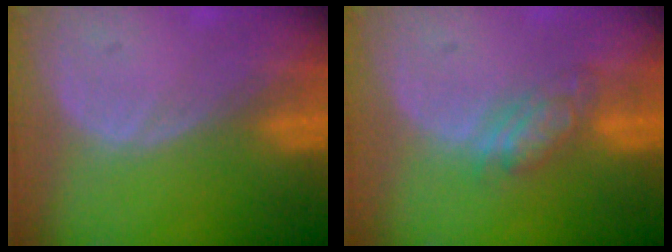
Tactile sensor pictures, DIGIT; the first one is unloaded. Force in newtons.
{"total": 5.4, "press": 4.6, "slide": 2.8}